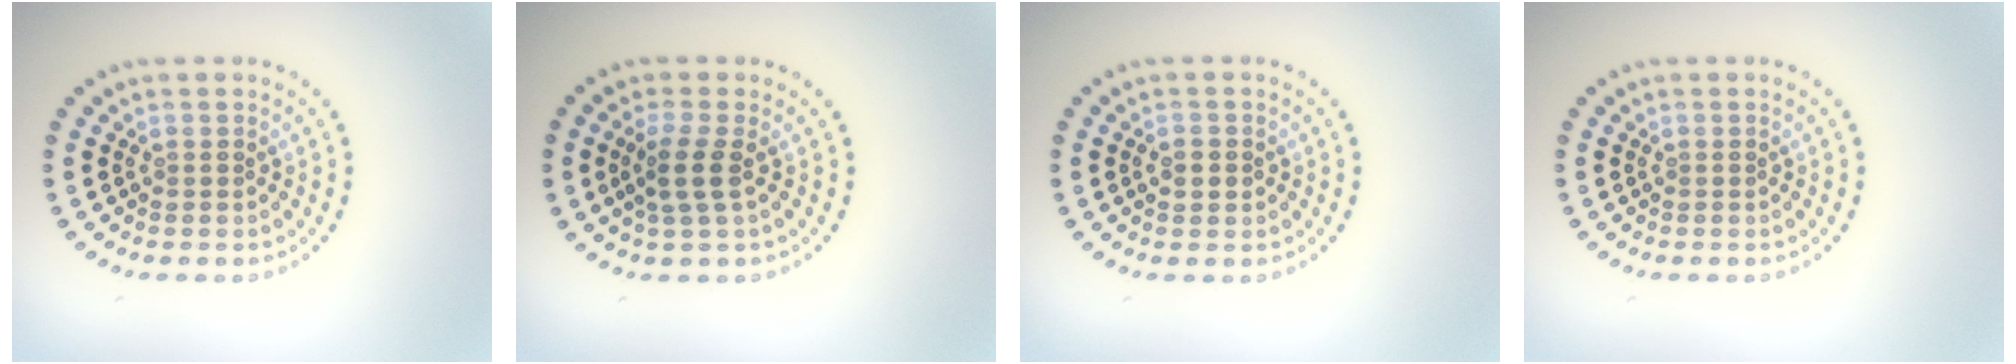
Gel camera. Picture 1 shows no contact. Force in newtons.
{"total": 2.3, "press": 1.8, "slide": 1.3}
{"total": 1.1, "press": 1.0, "slide": 0.2}
{"total": 0.0}